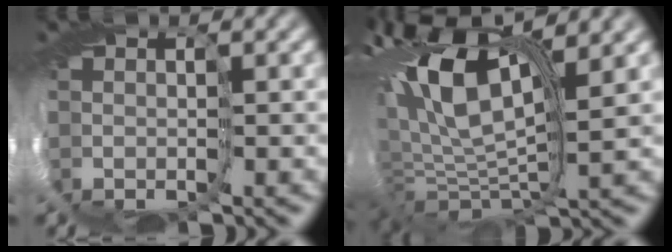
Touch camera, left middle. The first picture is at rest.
{"total": 12.6, "force": [4.0, 6.2, 10.2], "torque": [-0.225, 0.009, 0.068]}